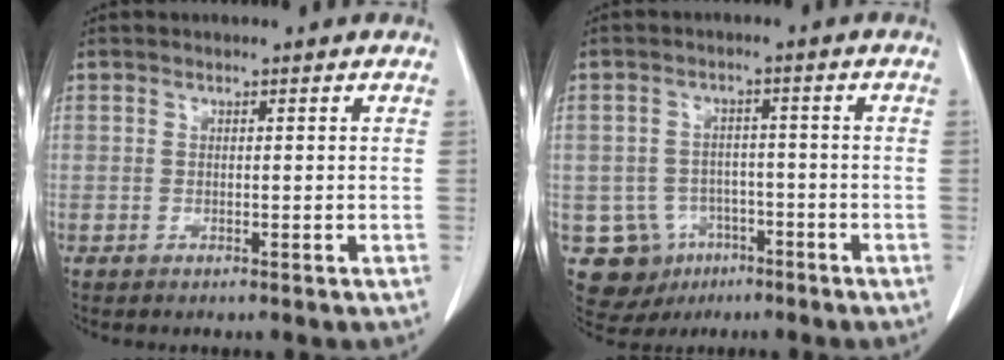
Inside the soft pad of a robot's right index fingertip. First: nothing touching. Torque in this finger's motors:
{"motor_torque": [-0.25, -0.12, -0.69, -0.17]}